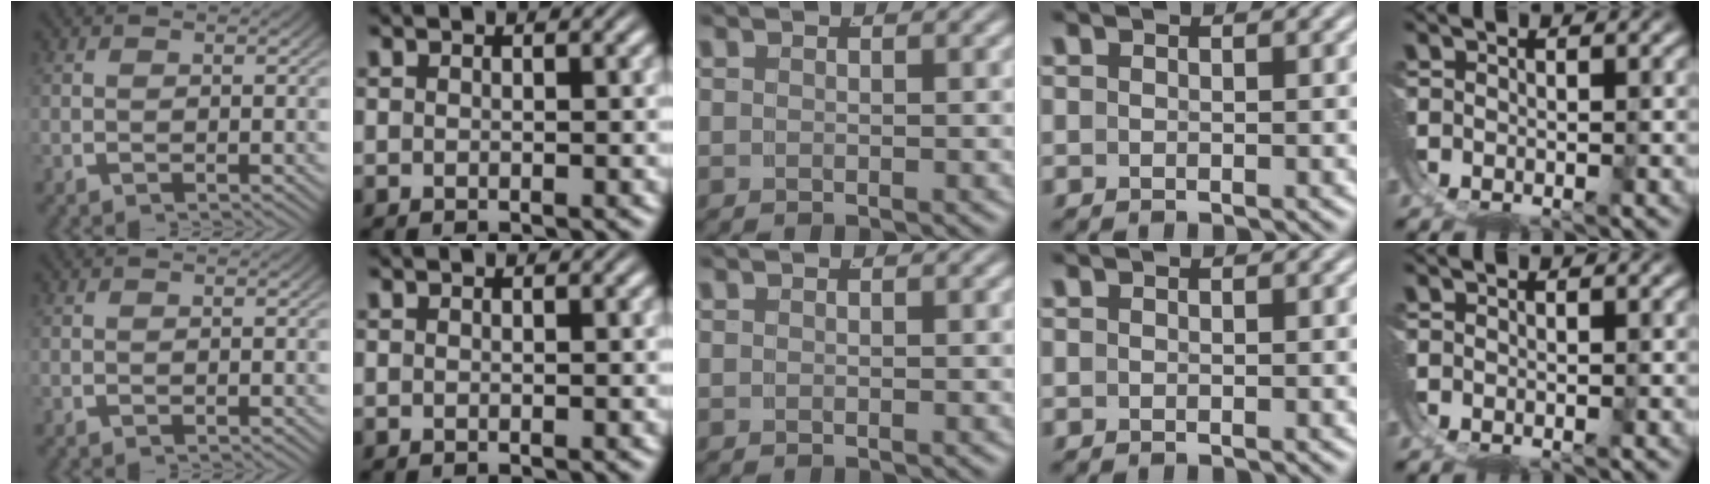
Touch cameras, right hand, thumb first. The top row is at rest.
{}